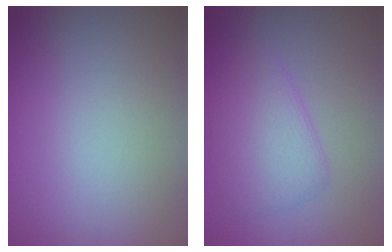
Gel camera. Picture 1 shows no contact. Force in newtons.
{"total": 3.5, "press": 3.5, "slide": 0.0}